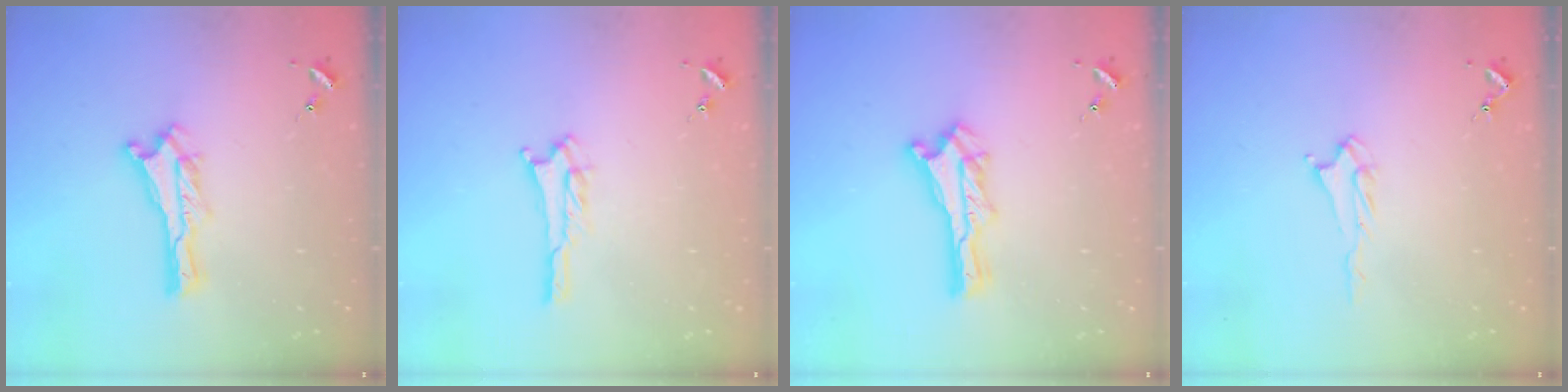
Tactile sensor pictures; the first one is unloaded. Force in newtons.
{"total": 2.8, "press": 2.8, "slide": 0.3}
{"total": 0.6, "press": 0.5, "slide": 0.2}
{"total": 3.2, "press": 3.2, "slide": 0.5}